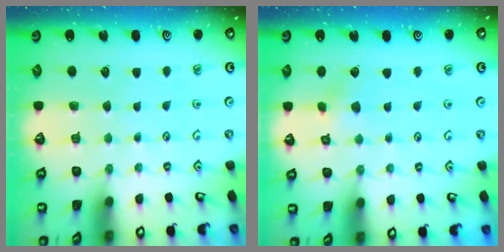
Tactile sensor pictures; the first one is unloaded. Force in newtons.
{"total": 4.1, "press": 4.1, "slide": 0.4}